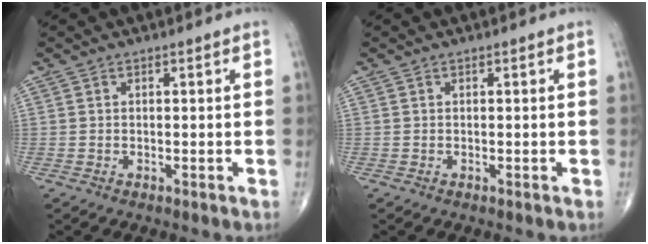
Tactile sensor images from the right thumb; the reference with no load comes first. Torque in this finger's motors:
{"motor_torque": [-0.11, 0.10, 0.06, 0.06, 0.01]}